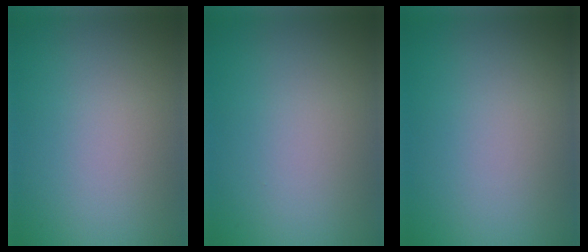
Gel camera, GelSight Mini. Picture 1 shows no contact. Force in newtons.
{"total": 0.0}
{"total": 0.0}